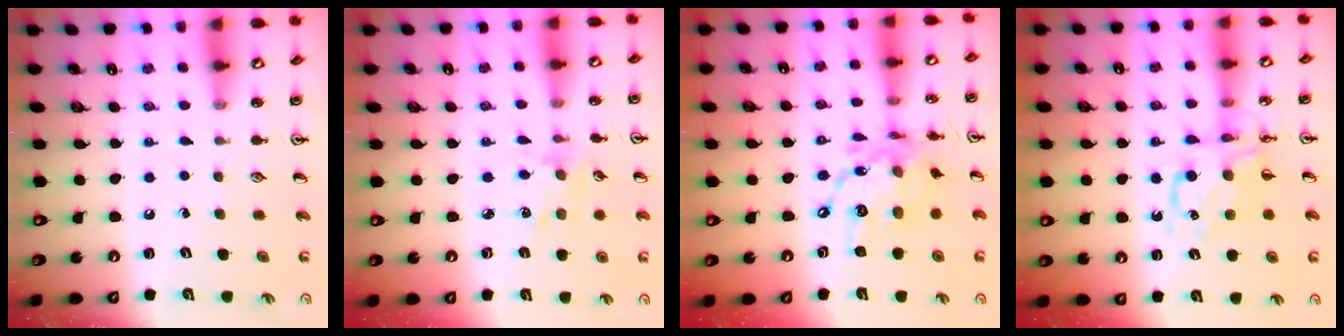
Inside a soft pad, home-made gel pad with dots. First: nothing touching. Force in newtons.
{"total": 1.7, "press": 1.7, "slide": 0.3}
{"total": 15.3, "press": 15.3, "slide": 1.0}
{"total": 9.9, "press": 9.8, "slide": 0.9}